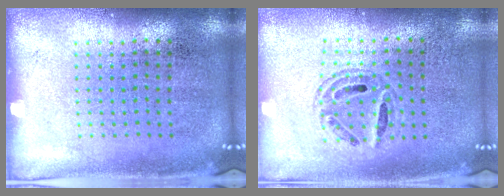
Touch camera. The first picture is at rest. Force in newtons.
{"total": 0.8, "press": 0.8, "slide": 0.1}